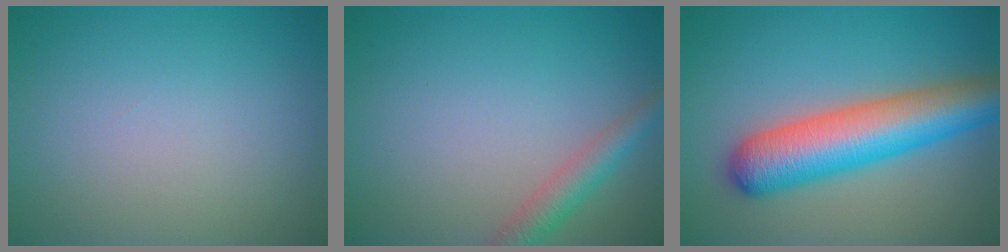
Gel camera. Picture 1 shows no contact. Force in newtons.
{"total": 2.7, "press": 2.7, "slide": 0.2}
{"total": 8.7, "press": 8.7, "slide": 0.4}